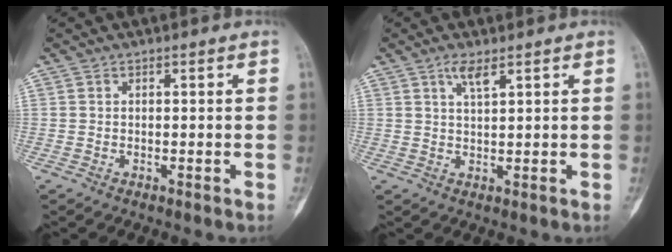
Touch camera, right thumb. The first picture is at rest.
{"total": 2.9, "force": [1.9, 0.6, 2.0], "torque": [-0.042, -0.007, 0.039]}